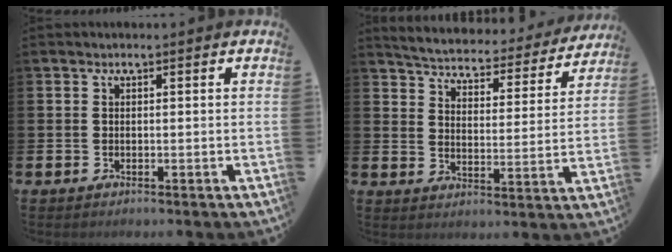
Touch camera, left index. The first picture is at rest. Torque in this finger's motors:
{"motor_torque": [0.89, -1.25, 0.19, 0.07]}